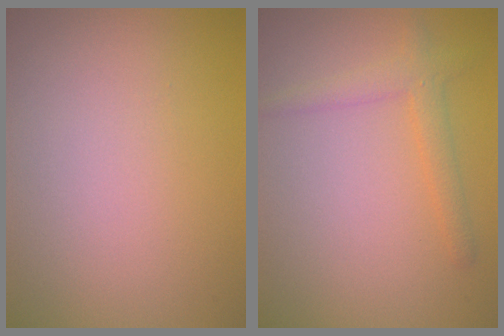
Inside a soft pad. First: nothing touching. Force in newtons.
{"total": 2.2, "press": 2.2, "slide": 0.0}